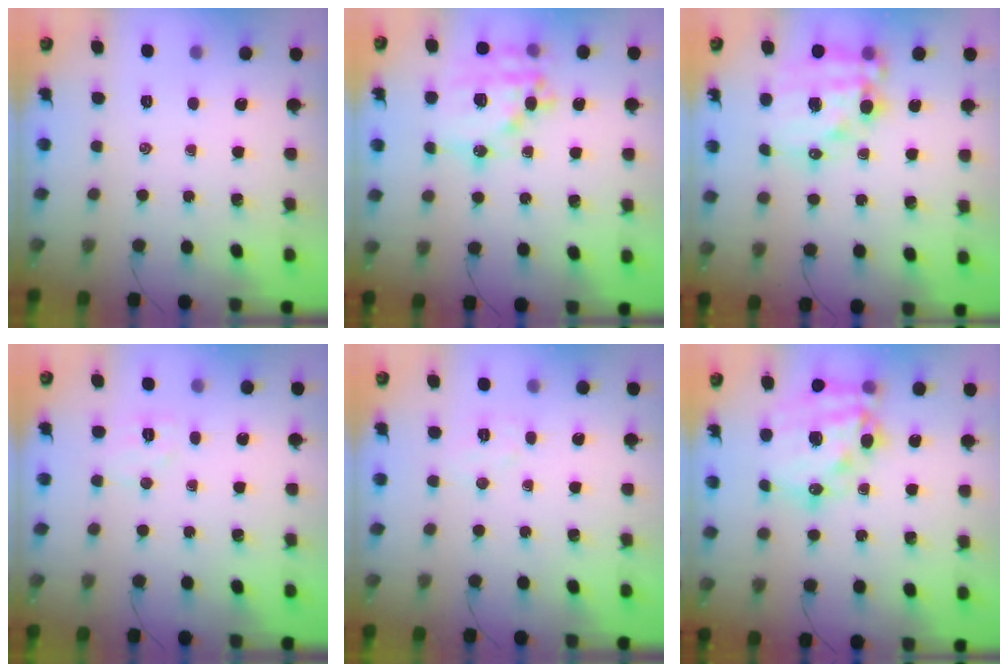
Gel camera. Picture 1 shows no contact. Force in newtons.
{"total": 17.9, "press": 17.6, "slide": 3.4}
{"total": 15.6, "press": 15.1, "slide": 3.7}
{"total": 5.2, "press": 5.1, "slide": 1.0}
{"total": 5.0, "press": 4.9, "slide": 1.1}
{"total": 20.8, "press": 20.3, "slide": 4.6}